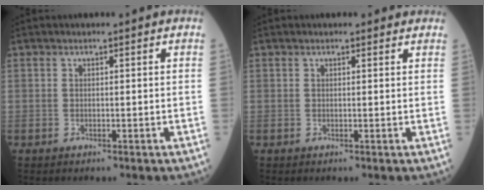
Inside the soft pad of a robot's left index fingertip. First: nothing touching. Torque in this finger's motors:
{"motor_torque": [0.54, -0.47, 0.09, 0.03]}